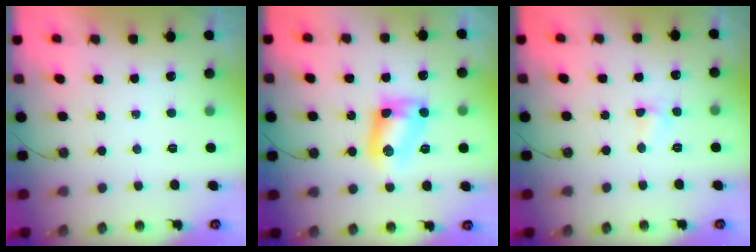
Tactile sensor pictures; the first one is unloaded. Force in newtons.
{"total": 10.3, "press": 9.6, "slide": 3.6}
{"total": 4.4, "press": 4.3, "slide": 0.7}